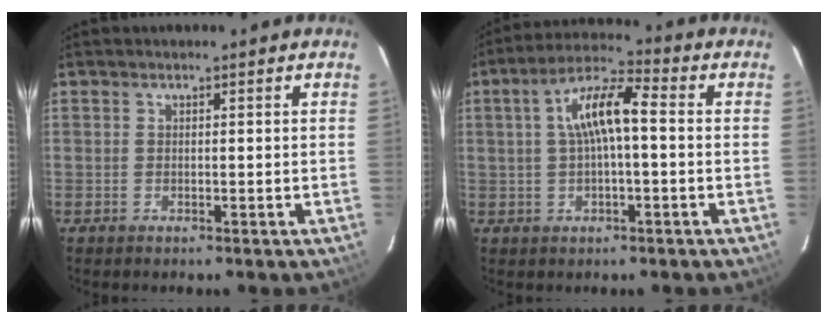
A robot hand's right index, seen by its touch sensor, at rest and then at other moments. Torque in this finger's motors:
{"motor_torque": [0.43, -0.06, 0.61, 0.15]}